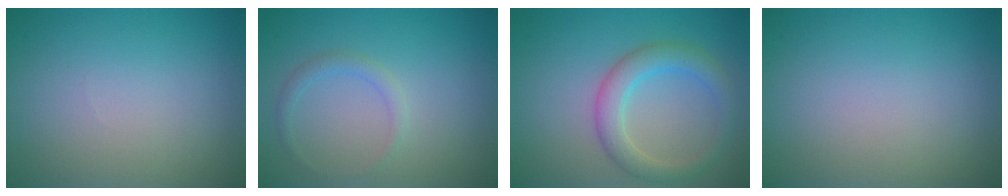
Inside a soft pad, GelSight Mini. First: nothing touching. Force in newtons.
{"total": 1.2, "press": 1.2, "slide": 0.2}
{"total": 3.7, "press": 3.7, "slide": 0.2}
{"total": 0.0}